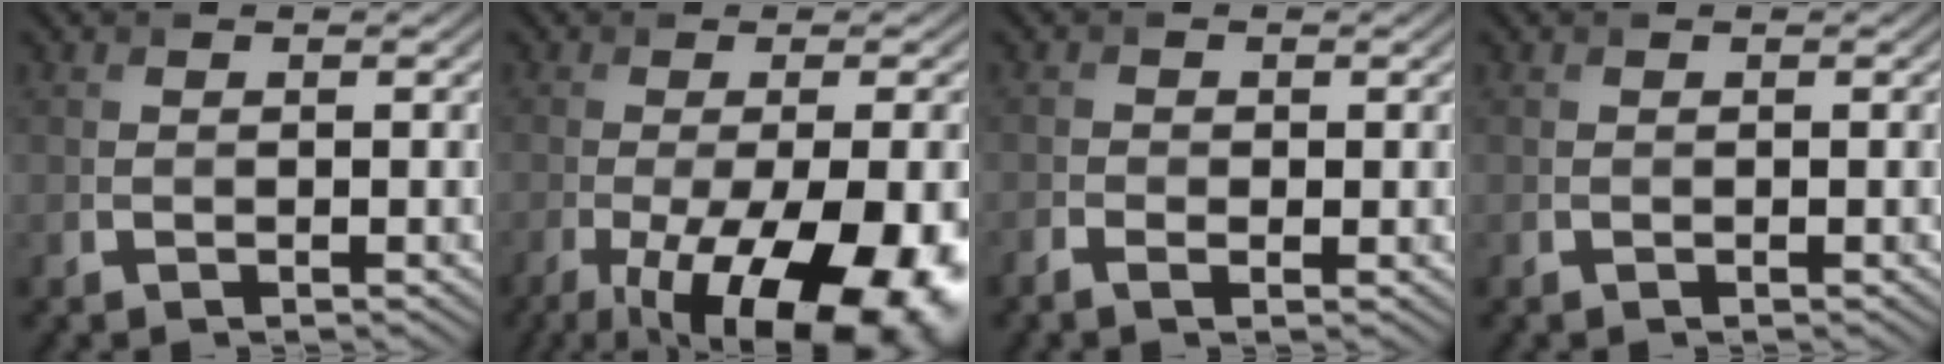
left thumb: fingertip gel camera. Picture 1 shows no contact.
{"total": 15.5, "force": [-7.0, 5.1, 12.8], "torque": [-0.202, -0.023, -0.089]}
{"total": 1.9, "force": [-0.8, 1.2, 1.2], "torque": [-0.033, -0.005, -0.016]}
{"total": 0.0}